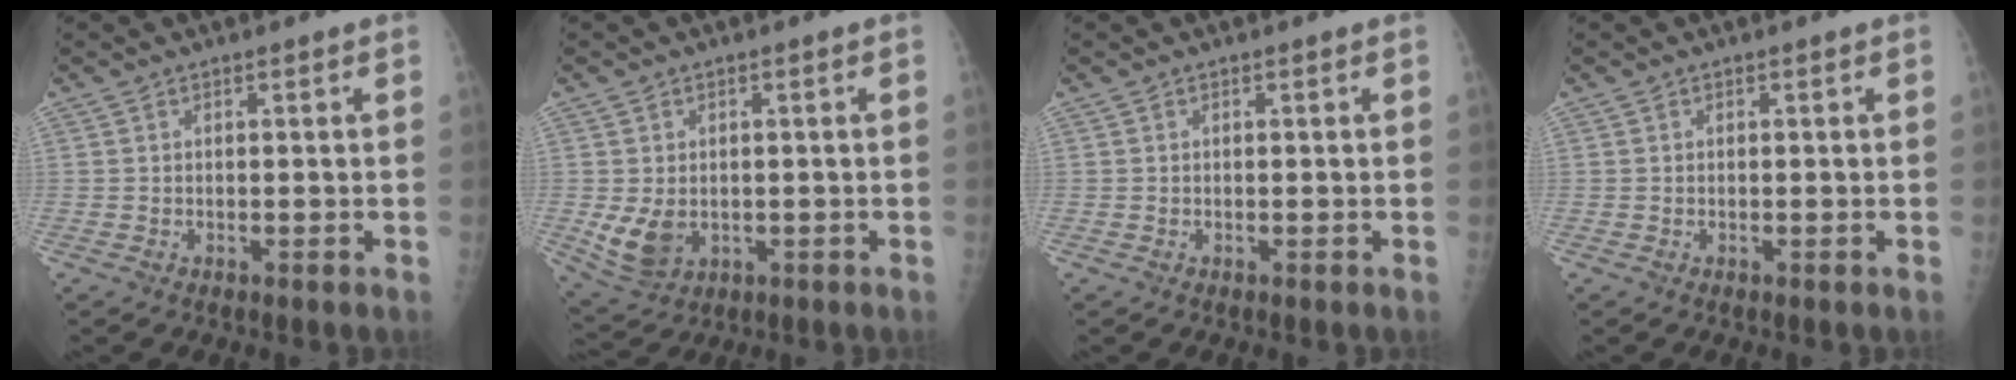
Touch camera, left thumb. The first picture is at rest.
{"total": 6.7, "force": [-0.7, 4.9, 4.4], "torque": [-0.077, -0.008, 0.004]}
{"total": 0.0}
{"total": 0.0}